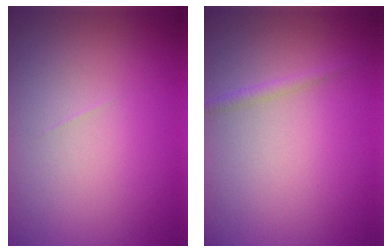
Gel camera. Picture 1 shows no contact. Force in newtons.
{"total": 0.9, "press": 0.9, "slide": 0.1}